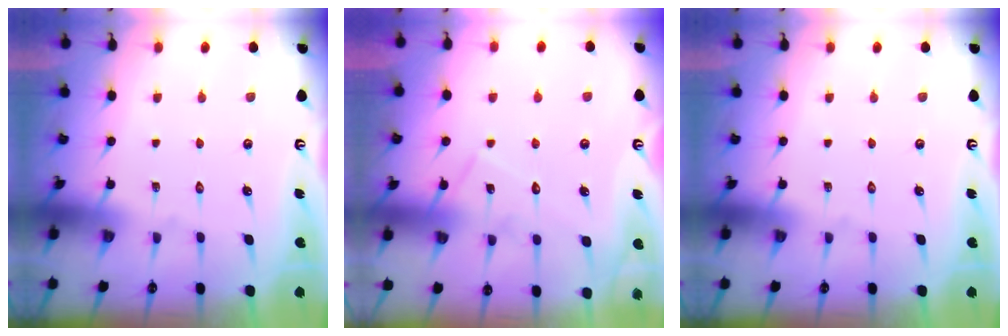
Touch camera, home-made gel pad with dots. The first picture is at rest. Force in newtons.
{"total": 10.2, "press": 10.2, "slide": 0.7}
{"total": 0.0}